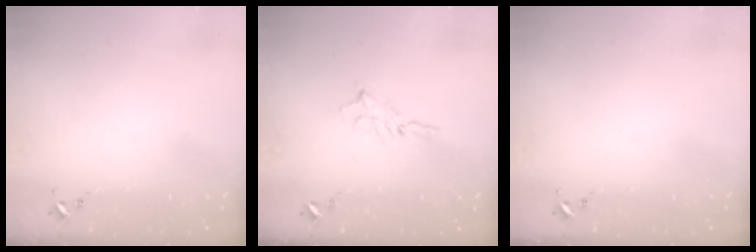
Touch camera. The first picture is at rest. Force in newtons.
{"total": 5.6, "press": 5.6, "slide": 0.2}
{"total": 0.0}